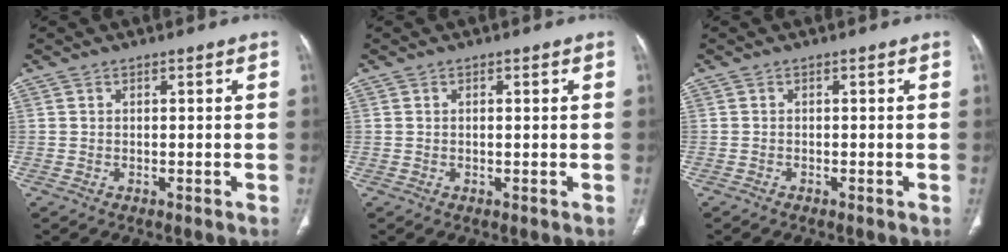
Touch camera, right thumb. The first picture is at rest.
{"total": 0.9, "force": [0.2, 0.2, 0.8], "torque": [-0.019, 0.001, 0.004]}
{"total": 0.0}